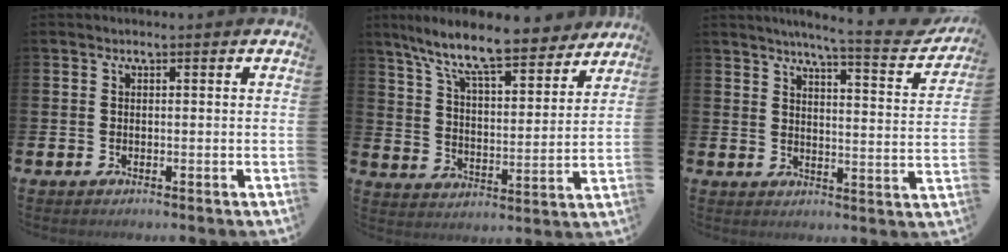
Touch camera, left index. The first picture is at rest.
{"total": 11.2, "force": [9.9, 1.8, 5.0], "torque": [-0.122, -0.063, 0.169]}
{"total": 6.0, "force": [5.4, -0.1, 2.6], "torque": [-0.052, -0.045, 0.083]}